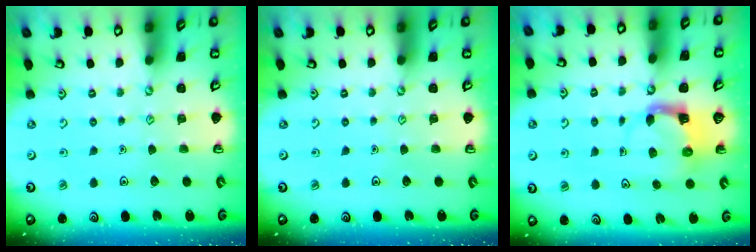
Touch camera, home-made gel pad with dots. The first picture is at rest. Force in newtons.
{"total": 0.0}
{"total": 4.0, "press": 3.9, "slide": 0.7}